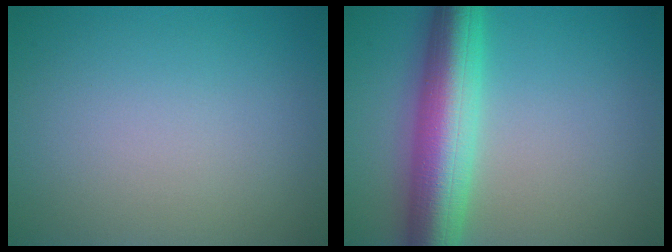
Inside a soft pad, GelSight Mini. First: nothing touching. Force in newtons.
{"total": 8.6, "press": 8.6, "slide": 0.3}